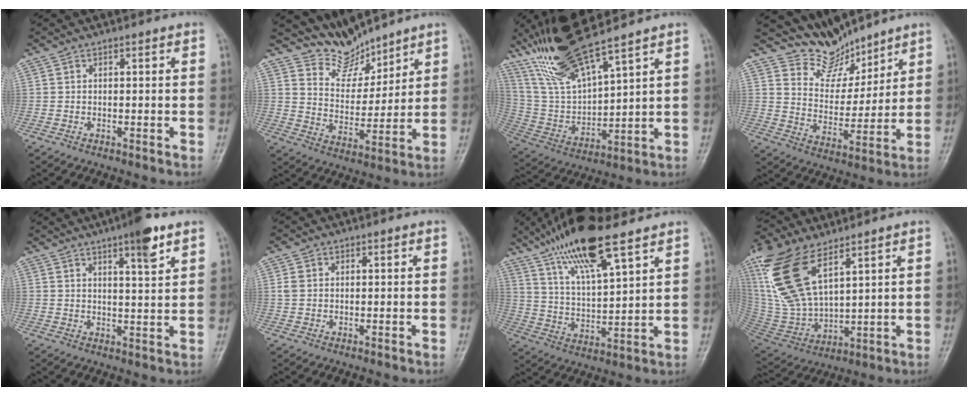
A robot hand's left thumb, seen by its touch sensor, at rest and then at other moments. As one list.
[{"total": 8.2, "force": [7.7, 2.8, 0.2], "torque": [0.020, -0.063, 0.159]}, {"total": 15.8, "force": [12.3, 2.7, 9.6], "torque": [-0.181, -0.053, 0.254]}, {"total": 9.3, "force": [8.5, 3.8, 0.3], "torque": [0.024, -0.066, 0.169]}, {"total": 7.0, "force": [4.4, 1.1, 5.4], "torque": [-0.076, -0.023, 0.065]}, {"total": 1.9, "force": [0.4, 1.6, 1.0], "torque": [-0.021, 0.004, 0.011]}, {"total": 16.3, "force": [11.0, 4.0, 11.4], "torque": [-0.199, -0.038, 0.209]}, {"total": 19.2, "force": [10.0, 8.8, 13.8], "torque": [-0.297, -0.037, 0.211]}]